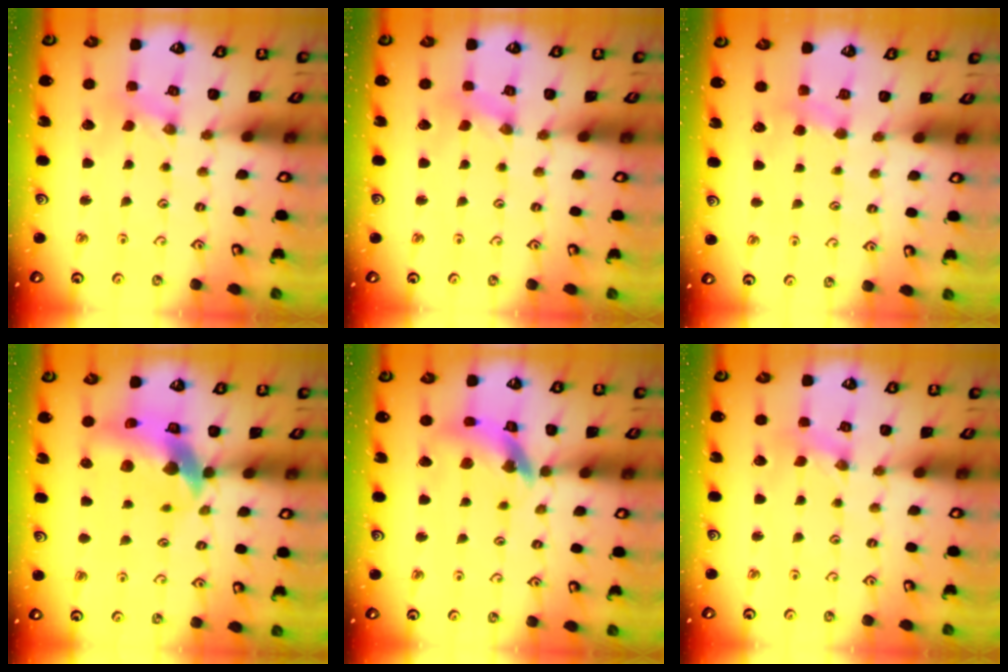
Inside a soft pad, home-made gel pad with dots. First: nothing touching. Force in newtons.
{"total": 1.1, "press": 1.1, "slide": 0.1}
{"total": 2.9, "press": 2.9, "slide": 0.5}
{"total": 12.4, "press": 12.2, "slide": 1.9}
{"total": 13.0, "press": 12.9, "slide": 1.5}
{"total": 0.0}